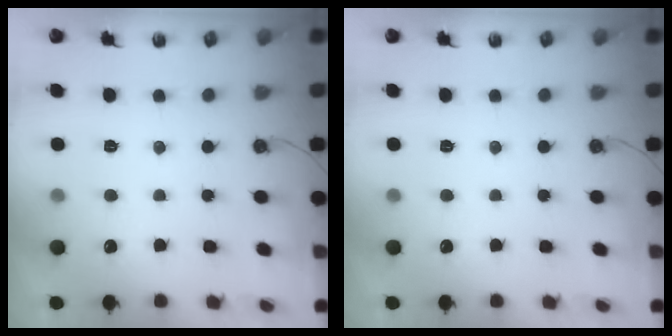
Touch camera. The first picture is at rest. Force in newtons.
{"total": 0.0}